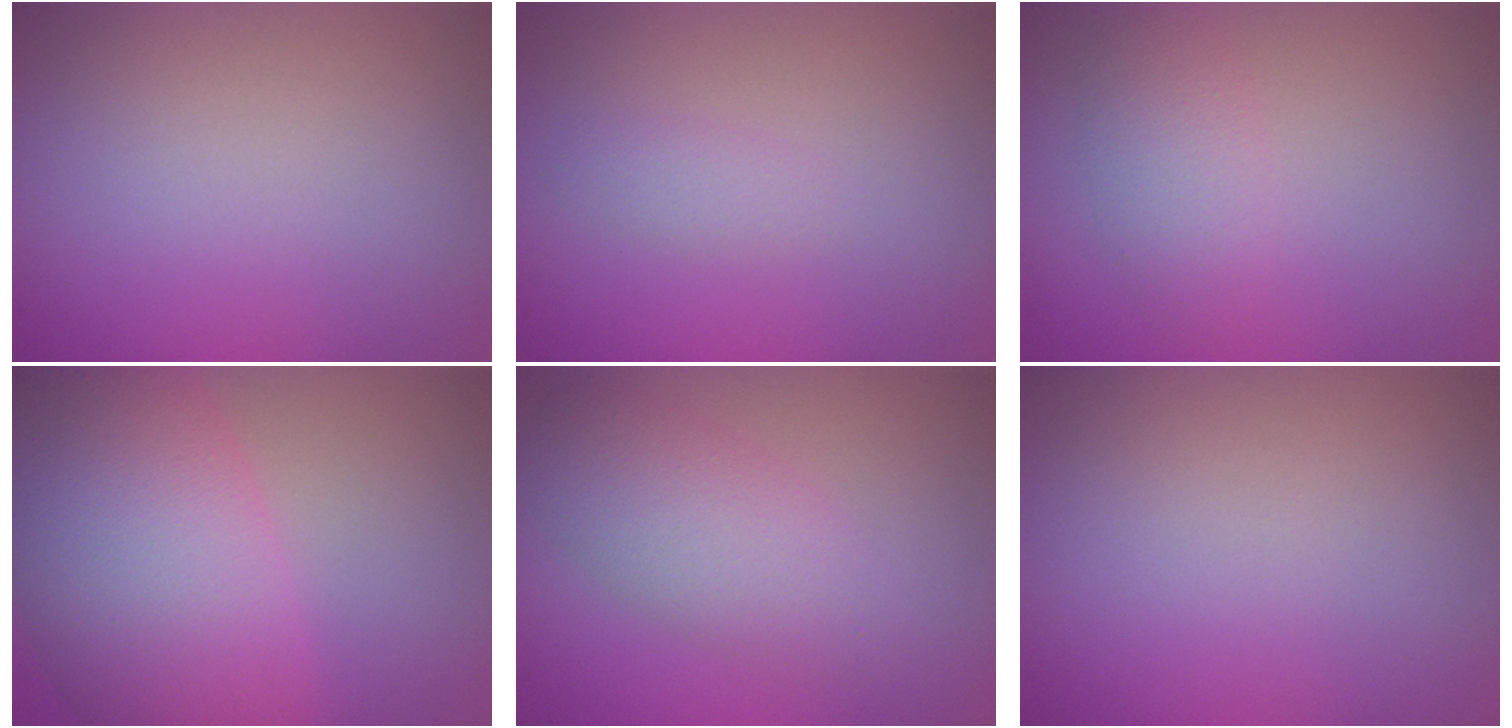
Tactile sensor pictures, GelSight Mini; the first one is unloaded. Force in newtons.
{"total": 1.0, "press": 1.0, "slide": 0.0}
{"total": 2.4, "press": 2.4, "slide": 0.0}
{"total": 10.5, "press": 10.5, "slide": 0.4}
{"total": 4.1, "press": 4.1, "slide": 0.1}
{"total": 0.0}